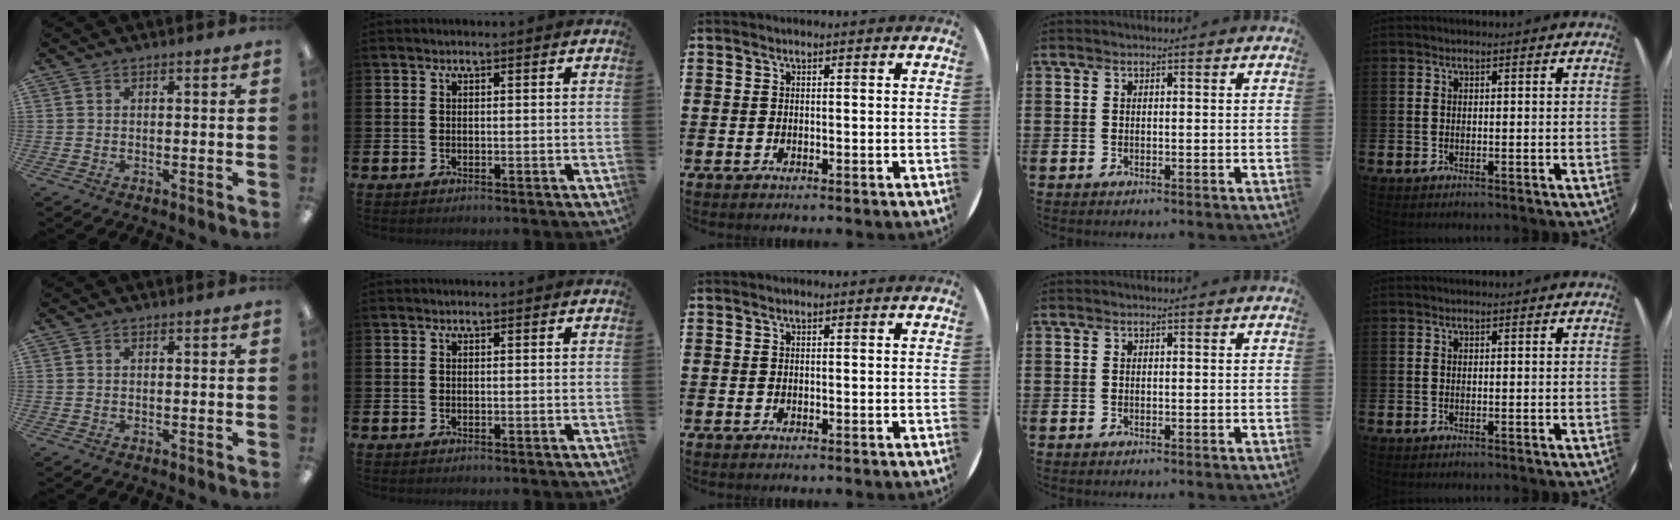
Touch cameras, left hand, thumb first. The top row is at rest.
{}